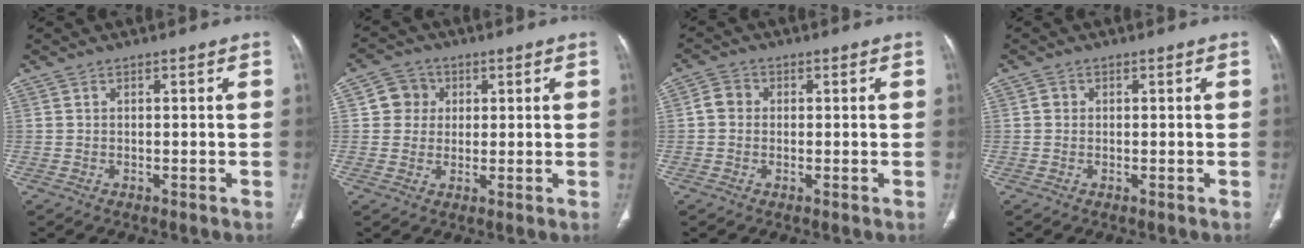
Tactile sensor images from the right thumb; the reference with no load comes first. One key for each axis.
{"total": 5.2, "fx": 1.2, "fy": 4.9, "fz": 1.2, "tx": 0.008, "ty": 0.004, "tz": 0.016}
{"total": 3.1, "fx": 0.0, "fy": 2.7, "fz": 1.5, "tx": -0.018, "ty": 0.009, "tz": -0.007}
{"total": 1.0, "fx": 0.1, "fy": 1.0, "fz": 0.3, "tx": -0.002, "ty": 0.002, "tz": 0.000}